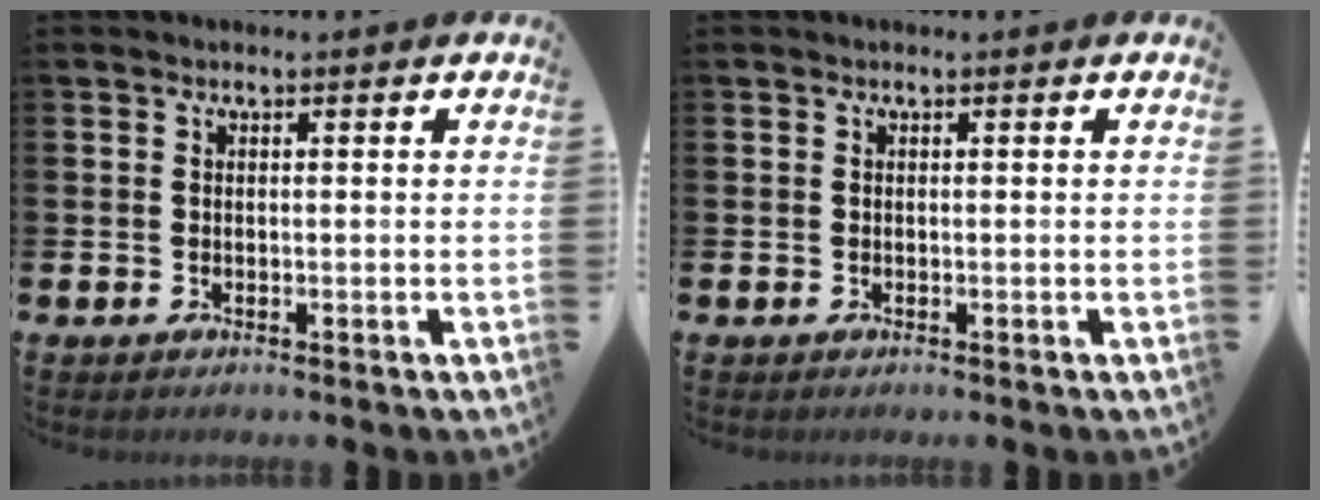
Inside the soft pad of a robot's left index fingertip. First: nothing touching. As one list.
[{"total": 0.0}]